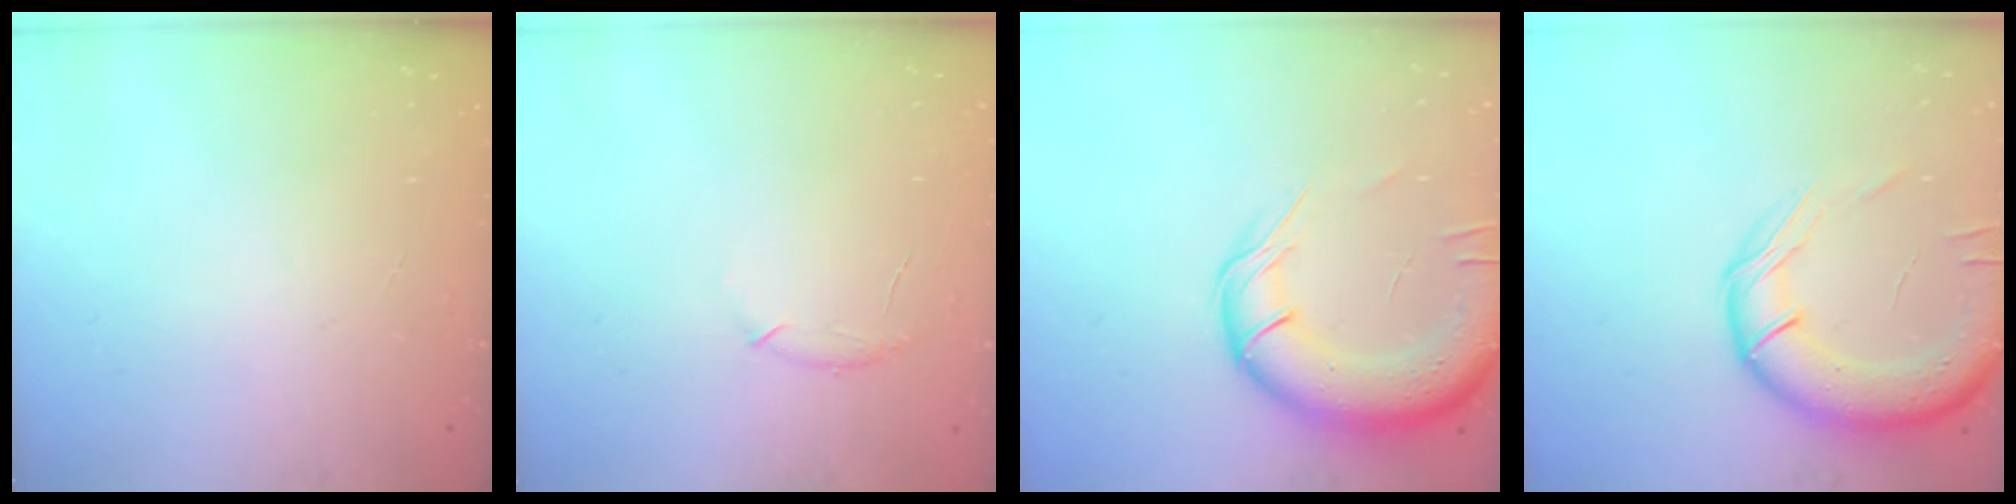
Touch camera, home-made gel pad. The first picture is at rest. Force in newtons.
{"total": 6.9, "press": 6.7, "slide": 1.8}
{"total": 18.1, "press": 17.7, "slide": 3.6}
{"total": 17.3, "press": 16.9, "slide": 3.5}